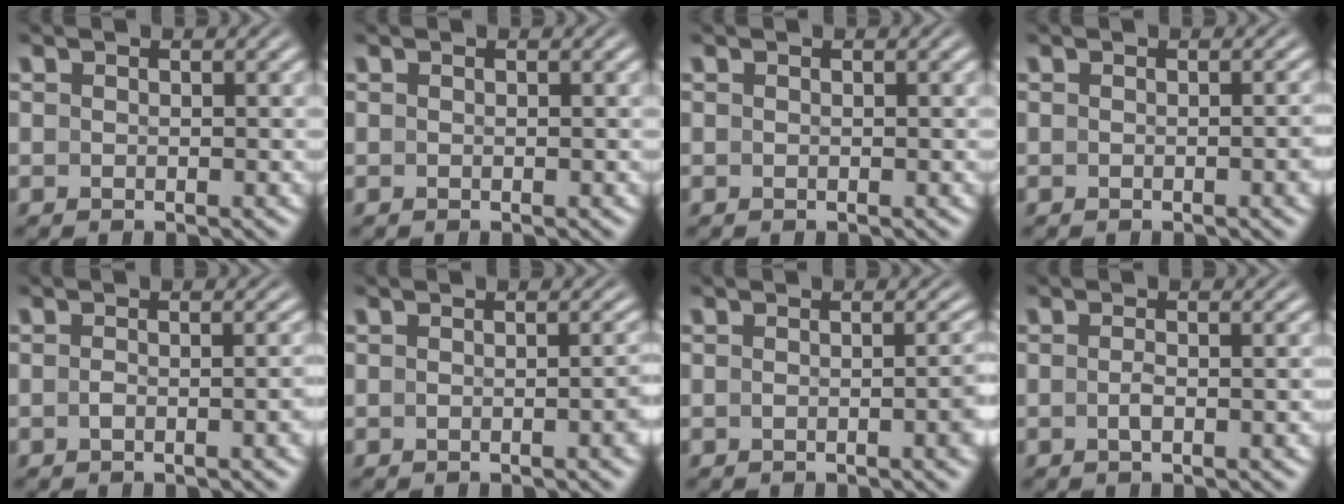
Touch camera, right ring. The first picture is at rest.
{"total": 0.0}
{"total": 0.0}
{"total": 0.8, "force": [-0.4, 0.0, 0.8], "torque": [-0.009, 0.004, -0.007]}
{"total": 1.5, "force": [-1.2, -0.3, 1.0], "torque": [-0.016, -0.001, -0.017]}
{"total": 1.5, "force": [-0.7, 0.0, 1.4], "torque": [-0.015, 0.005, -0.013]}
{"total": 2.1, "force": [-0.7, 0.0, 2.0], "torque": [-0.021, 0.002, -0.014]}
{"total": 1.3, "force": [-0.9, -0.2, 0.9], "torque": [-0.017, -0.001, -0.014]}